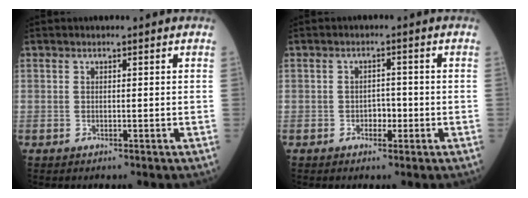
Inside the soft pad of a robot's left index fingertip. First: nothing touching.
{"total": 2.1, "force": [-1.1, 1.2, 1.3], "torque": [-0.014, 0.001, -0.019]}